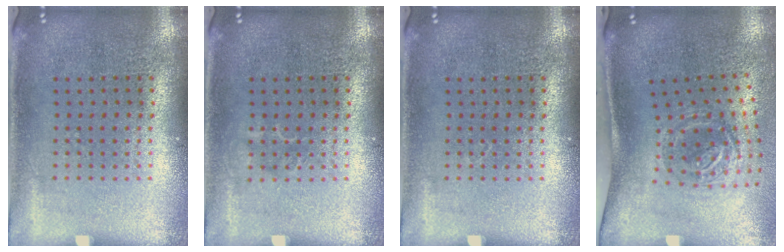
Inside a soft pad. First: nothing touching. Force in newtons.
{"total": 0.9, "press": 0.8, "slide": 0.2}
{"total": 0.0}
{"total": 1.9, "press": 1.2, "slide": 1.5}